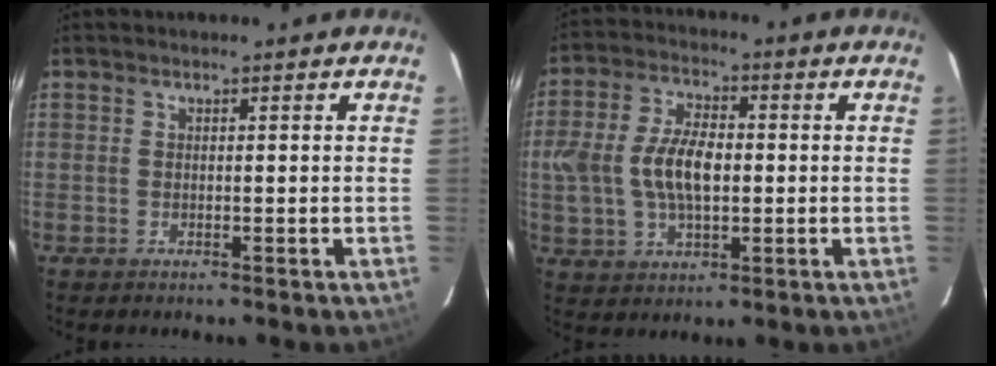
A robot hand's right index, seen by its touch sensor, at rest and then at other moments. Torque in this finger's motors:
{"motor_torque": [0.46, -0.03, 0.36, 0.10]}